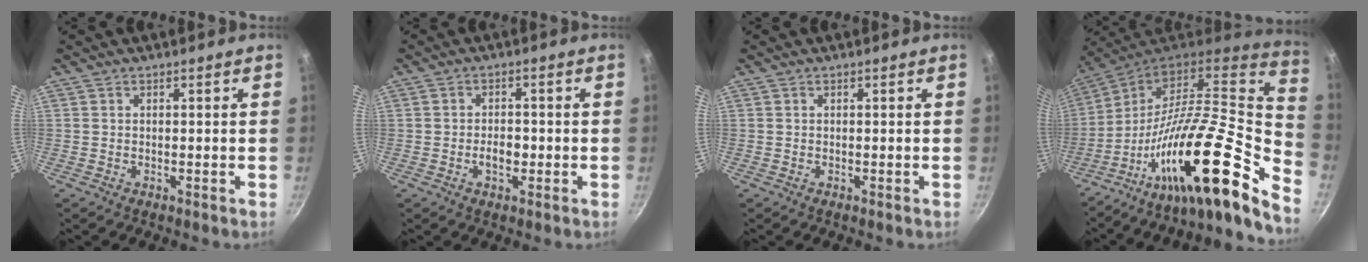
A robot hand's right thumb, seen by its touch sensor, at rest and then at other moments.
{"total": 3.2, "force": [-0.9, 2.0, 2.4], "torque": [-0.027, 0.010, -0.014]}
{"total": 0.0}
{"total": 30.0, "force": [-11.7, 8.2, 26.4], "torque": [-0.355, 0.032, -0.208]}